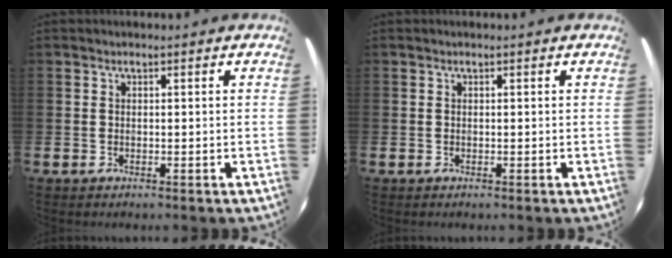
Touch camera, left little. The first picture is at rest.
{"total": 0.0}